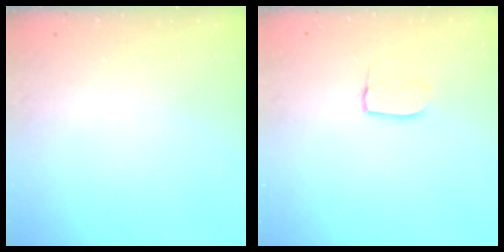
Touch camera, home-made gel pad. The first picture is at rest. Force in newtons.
{"total": 4.9, "press": 4.8, "slide": 0.4}